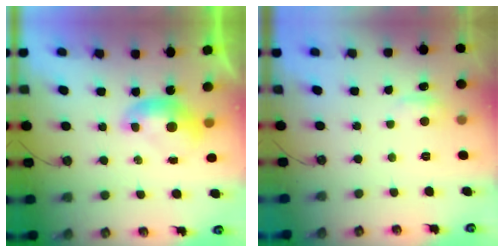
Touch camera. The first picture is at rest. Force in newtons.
{"total": 2.5, "press": 2.5, "slide": 0.4}